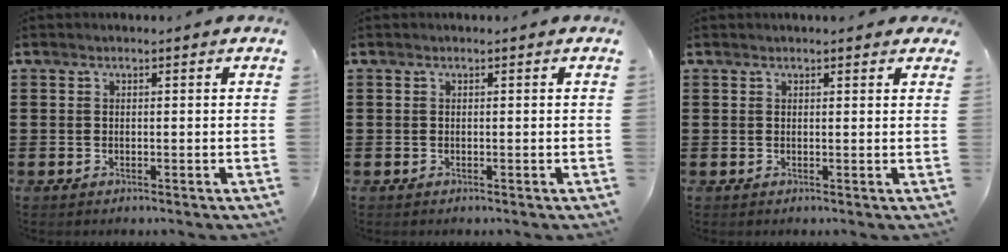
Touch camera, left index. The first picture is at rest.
{"total": 0.0}
{"total": 1.1, "force": [0.9, 0.2, 0.5], "torque": [-0.010, 0.002, 0.017]}